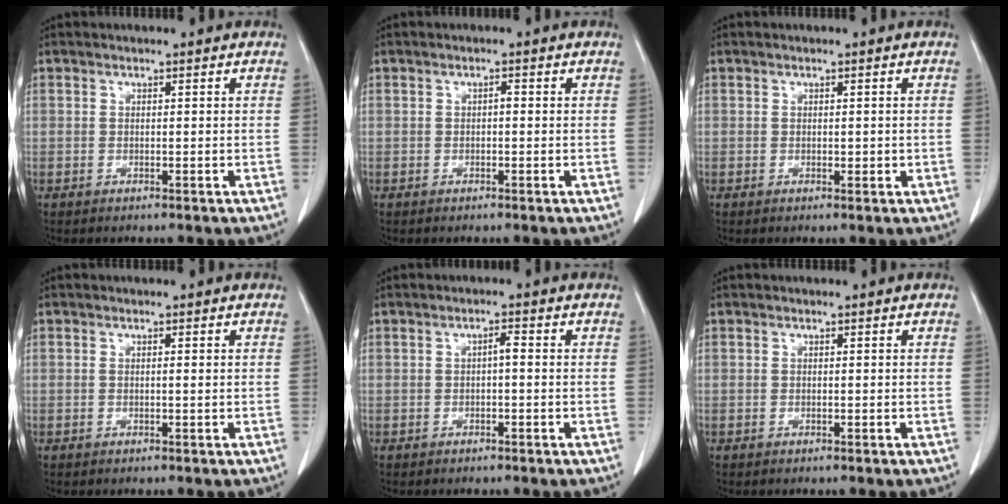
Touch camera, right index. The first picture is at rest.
{"total": 0.7, "force": [-0.1, 0.2, 0.6], "torque": [-0.010, 0.002, -0.002]}
{"total": 0.9, "force": [-0.1, 0.4, 0.9], "torque": [-0.012, -0.001, 0.000]}
{"total": 0.5, "force": [0.0, -0.1, 0.5], "torque": [-0.009, -0.001, -0.001]}
{"total": 1.3, "force": [-0.1, 0.3, 1.3], "torque": [-0.021, 0.004, -0.002]}
{"total": 0.0}